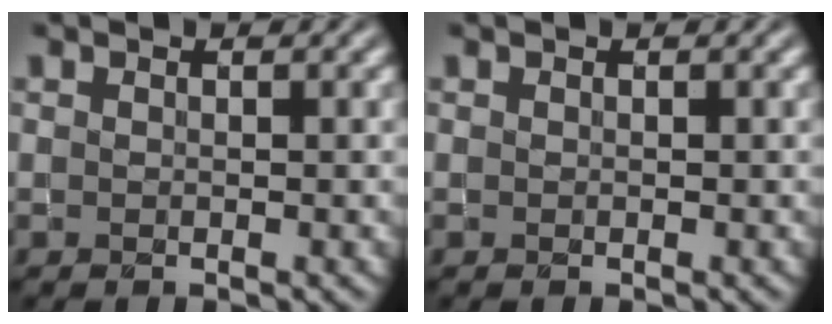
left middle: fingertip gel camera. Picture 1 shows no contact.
{"total": 0.0}